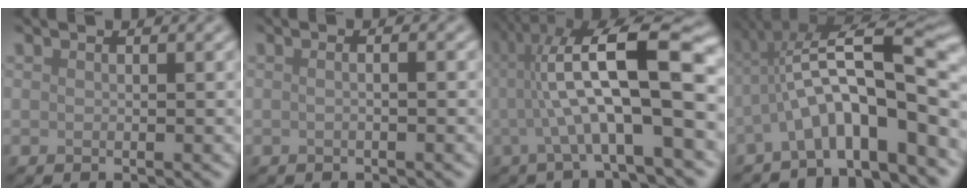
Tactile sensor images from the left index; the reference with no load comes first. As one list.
[{"total": 2.2, "force": [0.4, 1.2, 1.9], "torque": [-0.006, 0.009, -0.022]}, {"total": 11.5, "force": [0.8, 2.4, 11.2], "torque": [-0.180, 0.026, 0.018]}, {"total": 9.6, "force": [-2.8, 2.3, 8.9], "torque": [-0.144, 0.029, -0.049]}]